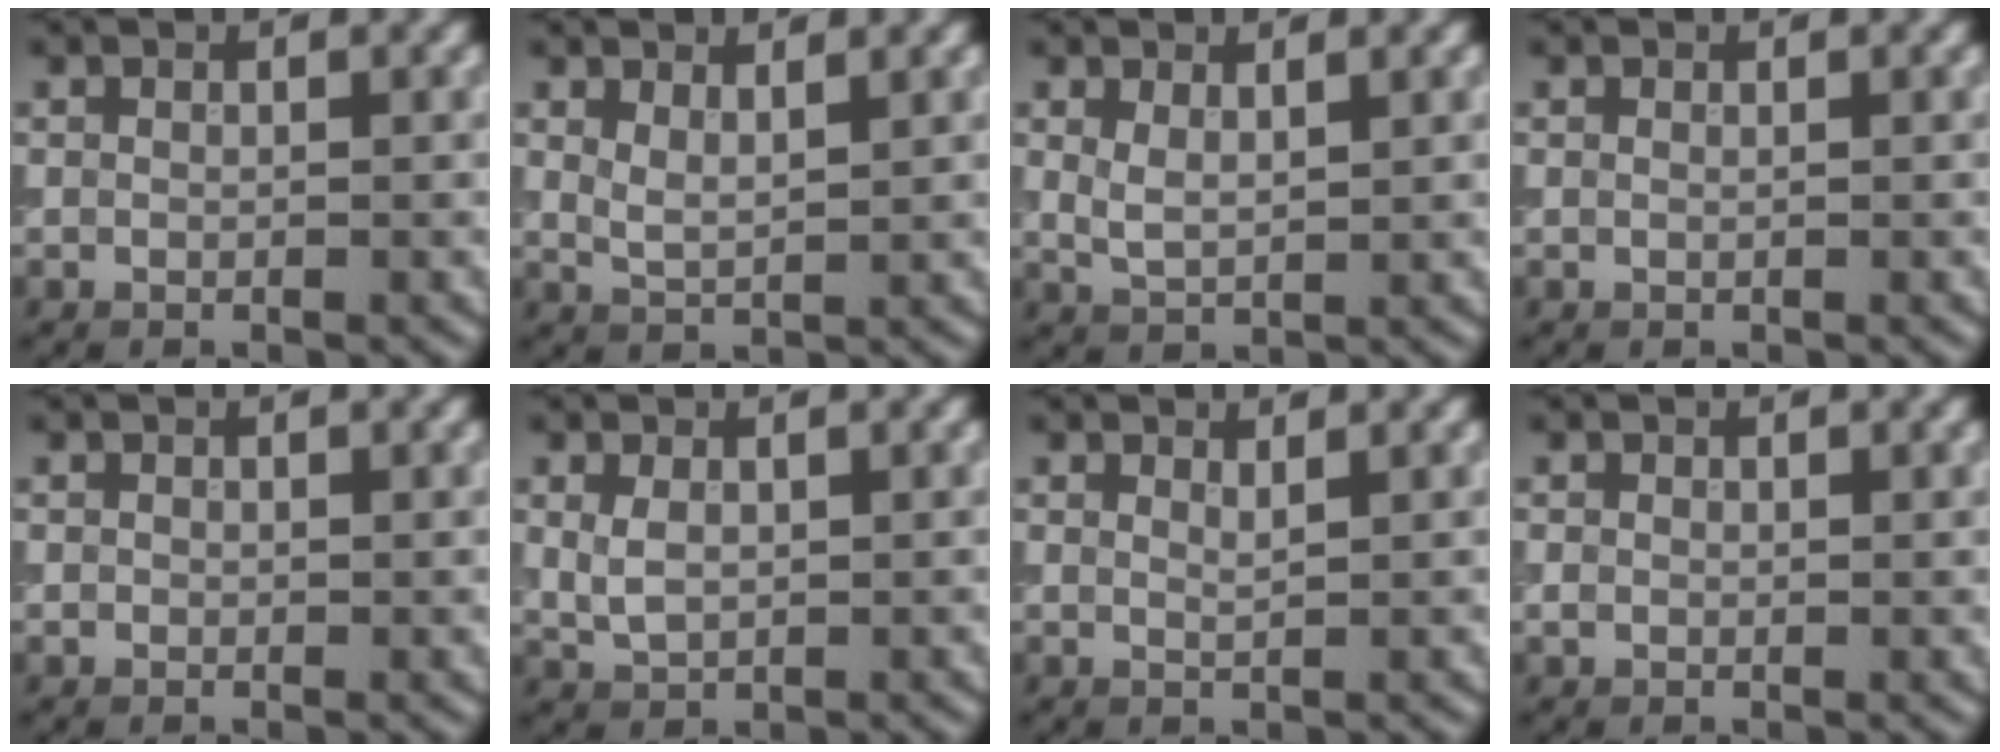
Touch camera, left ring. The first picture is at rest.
{"total": 2.0, "force": [1.5, 0.5, 1.2], "torque": [-0.025, -0.002, 0.028]}
{"total": 1.8, "force": [1.1, 0.7, 1.3], "torque": [-0.032, -0.003, 0.023]}
{"total": 0.0}
{"total": 0.6, "force": [0.1, 0.5, 0.3], "torque": [-0.002, -0.002, 0.001]}
{"total": 2.0, "force": [0.6, 1.2, 1.5], "torque": [-0.036, -0.003, 0.017]}
{"total": 0.9, "force": [0.7, 0.2, 0.5], "torque": [-0.006, -0.001, 0.012]}
{"total": 0.9, "force": [0.2, 0.7, 0.5], "torque": [-0.009, -0.003, 0.003]}